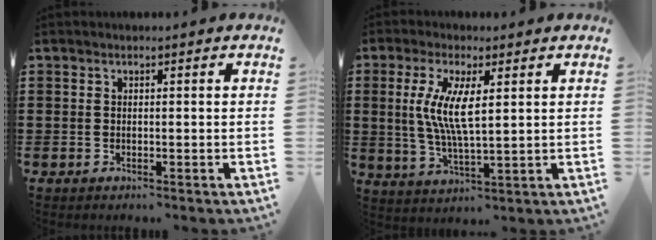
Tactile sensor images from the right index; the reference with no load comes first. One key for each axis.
{"total": 7.8, "fx": 1.6, "fy": 2.2, "fz": 7.3, "tx": -0.151, "ty": 0.001, "tz": 0.024}